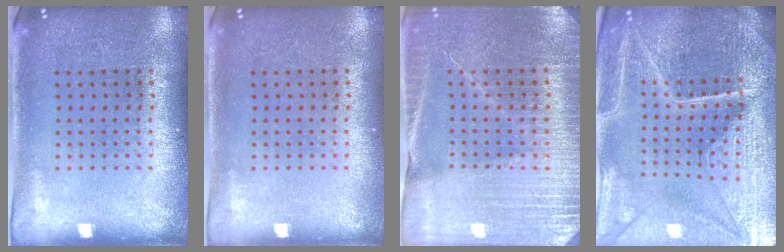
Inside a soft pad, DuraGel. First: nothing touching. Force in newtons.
{"total": 0.0}
{"total": 3.4, "press": 3.3, "slide": 0.7}
{"total": 5.9, "press": 5.4, "slide": 2.4}